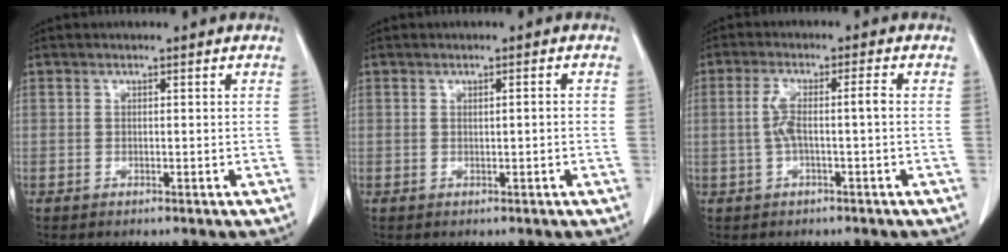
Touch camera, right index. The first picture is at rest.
{"total": 1.0, "force": [0.0, 0.1, 1.0], "torque": [-0.020, 0.000, 0.003]}
{"total": 4.6, "force": [-0.4, 0.4, 4.5], "torque": [-0.099, 0.020, -0.004]}